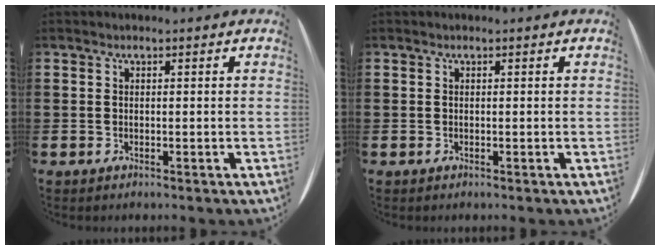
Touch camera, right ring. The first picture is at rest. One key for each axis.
{"total": 0.0}